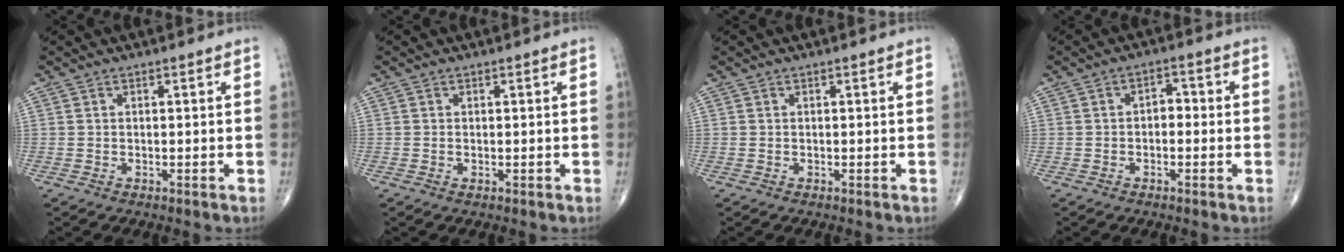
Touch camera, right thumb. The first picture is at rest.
{"total": 0.0}
{"total": 0.0}
{"total": 2.8, "force": [-0.4, 1.8, 2.2], "torque": [-0.018, 0.014, -0.013]}